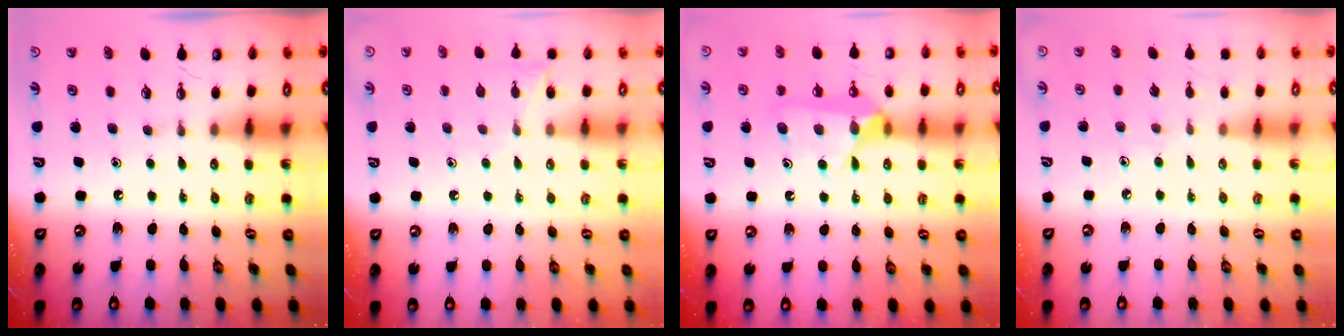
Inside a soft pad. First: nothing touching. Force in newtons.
{"total": 5.7, "press": 5.6, "slide": 0.6}
{"total": 13.0, "press": 13.0, "slide": 0.5}
{"total": 4.2, "press": 4.2, "slide": 0.4}